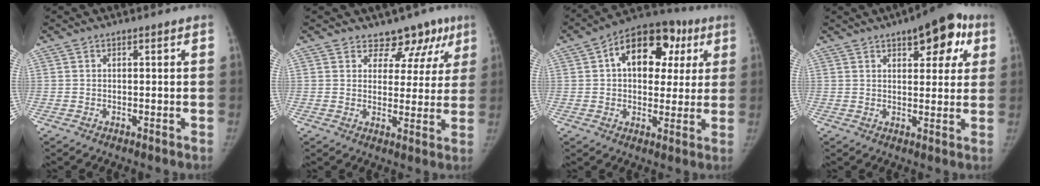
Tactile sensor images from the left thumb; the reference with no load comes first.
{"total": 9.1, "force": [6.6, 6.0, 2.0], "torque": [0.033, -0.028, 0.070]}
{"total": 16.7, "force": [5.1, 11.1, 11.4], "torque": [-0.113, 0.017, 0.068]}
{"total": 11.7, "force": [5.7, 5.3, 8.8], "torque": [-0.066, -0.004, 0.068]}